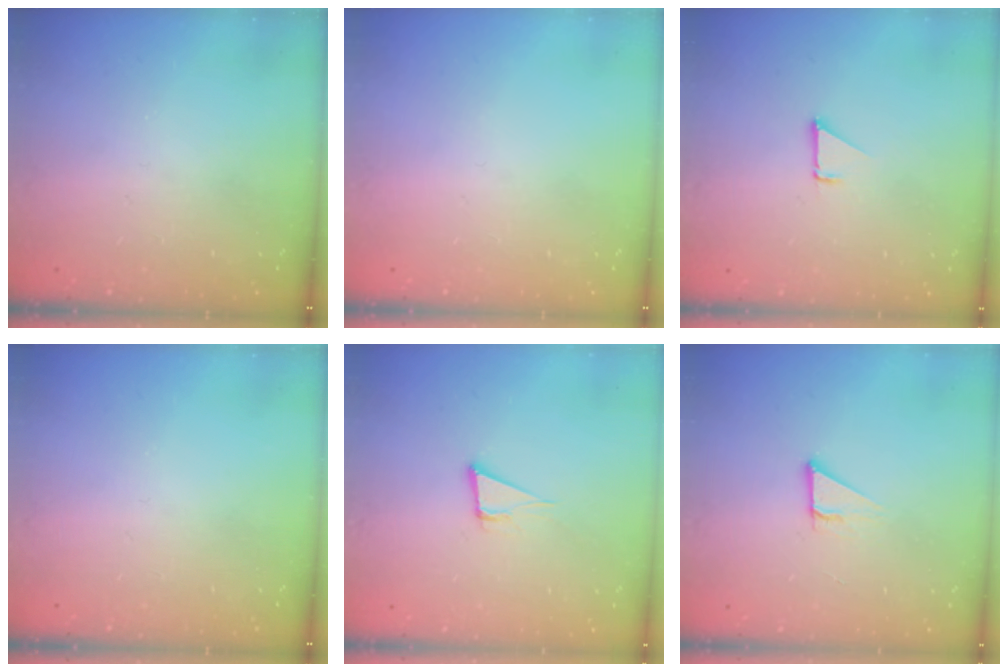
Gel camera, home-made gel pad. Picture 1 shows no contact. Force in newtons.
{"total": 0.0}
{"total": 1.5, "press": 1.5, "slide": 0.1}
{"total": 0.0}
{"total": 3.8, "press": 1.9, "slide": 3.3}
{"total": 2.9, "press": 2.9, "slide": 0.2}